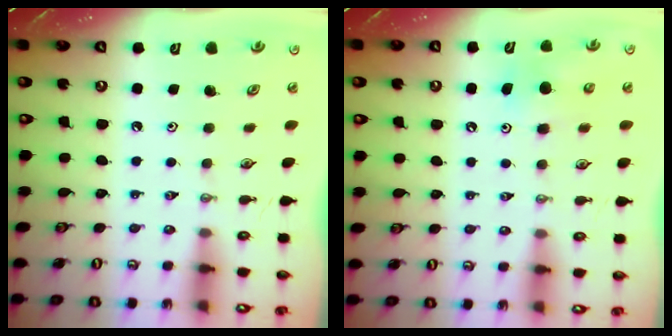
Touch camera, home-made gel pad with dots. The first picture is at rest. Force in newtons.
{"total": 6.4, "press": 6.1, "slide": 2.0}